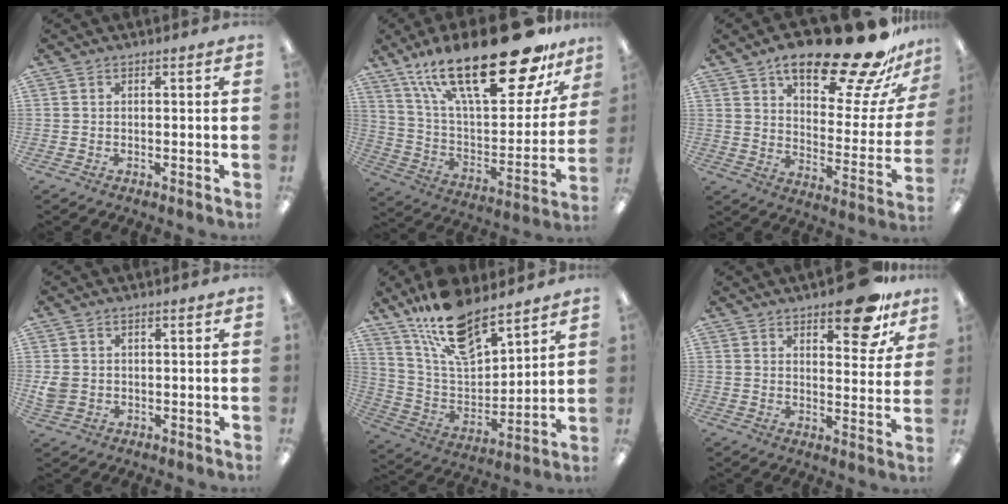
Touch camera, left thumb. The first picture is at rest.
{"total": 31.0, "force": [19.6, 11.3, 21.2], "torque": [-0.355, -0.117, 0.328]}
{"total": 25.5, "force": [19.0, 6.9, 15.6], "torque": [-0.215, -0.132, 0.302]}
{"total": 3.1, "force": [0.3, 2.7, 1.5], "torque": [-0.020, 0.002, 0.005]}
{"total": 17.1, "force": [13.5, 6.2, 8.4], "torque": [-0.167, -0.077, 0.240]}
{"total": 12.8, "force": [8.9, 5.2, 7.5], "torque": [-0.080, -0.053, 0.148]}